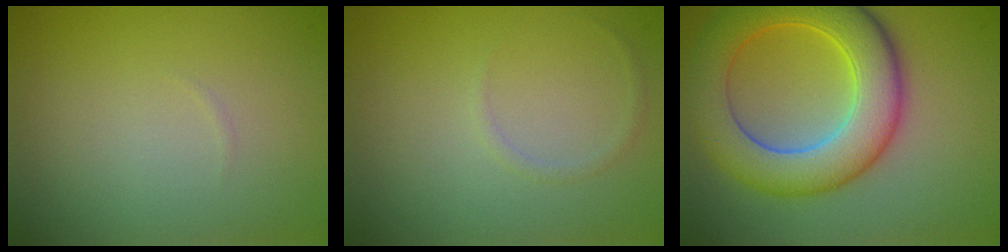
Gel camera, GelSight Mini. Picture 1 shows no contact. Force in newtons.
{"total": 0.6, "press": 0.6, "slide": 0.1}
{"total": 8.5, "press": 8.5, "slide": 0.1}